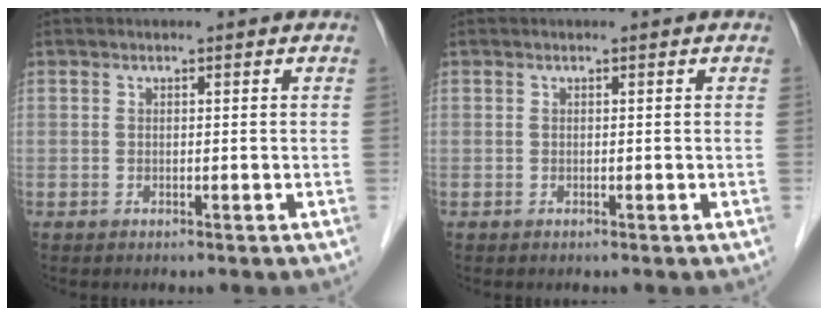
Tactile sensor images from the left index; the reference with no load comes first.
{"total": 0.0}